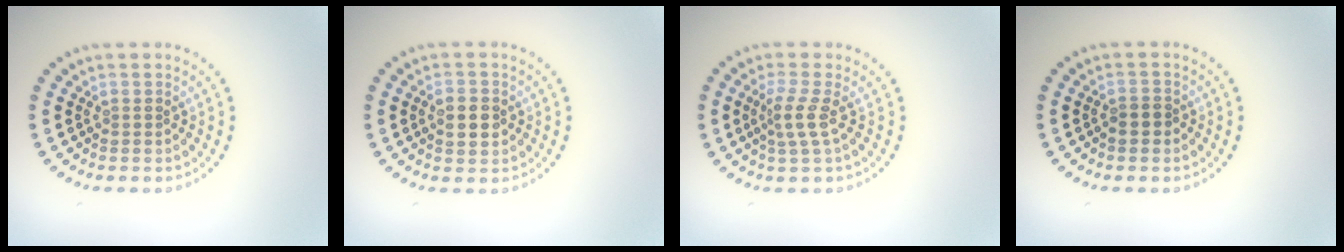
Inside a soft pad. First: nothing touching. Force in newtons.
{"total": 2.8, "press": 2.8, "slide": 0.0}
{"total": 2.2, "press": 1.6, "slide": 1.5}
{"total": 1.4, "press": 1.3, "slide": 0.6}